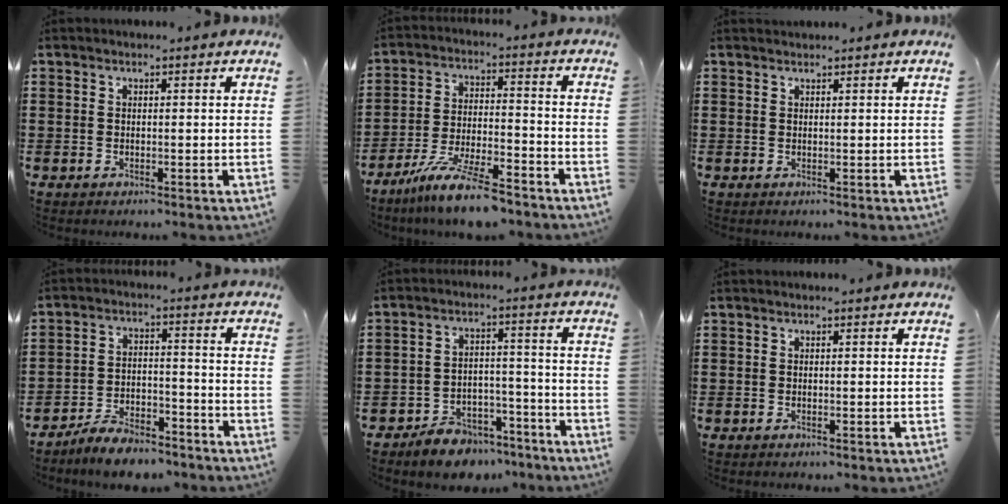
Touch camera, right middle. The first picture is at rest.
{"total": 9.9, "force": [-8.3, 0.8, 5.4], "torque": [-0.108, 0.005, -0.160]}
{"total": 0.8, "force": [0.8, 0.0, -0.1], "torque": [0.000, -0.002, 0.015]}
{"total": 6.2, "force": [-5.8, 1.1, 1.8], "torque": [-0.038, 0.007, -0.115]}
{"total": 6.3, "force": [-5.9, 1.9, 1.0], "torque": [-0.010, 0.025, -0.113]}
{"total": 0.0}